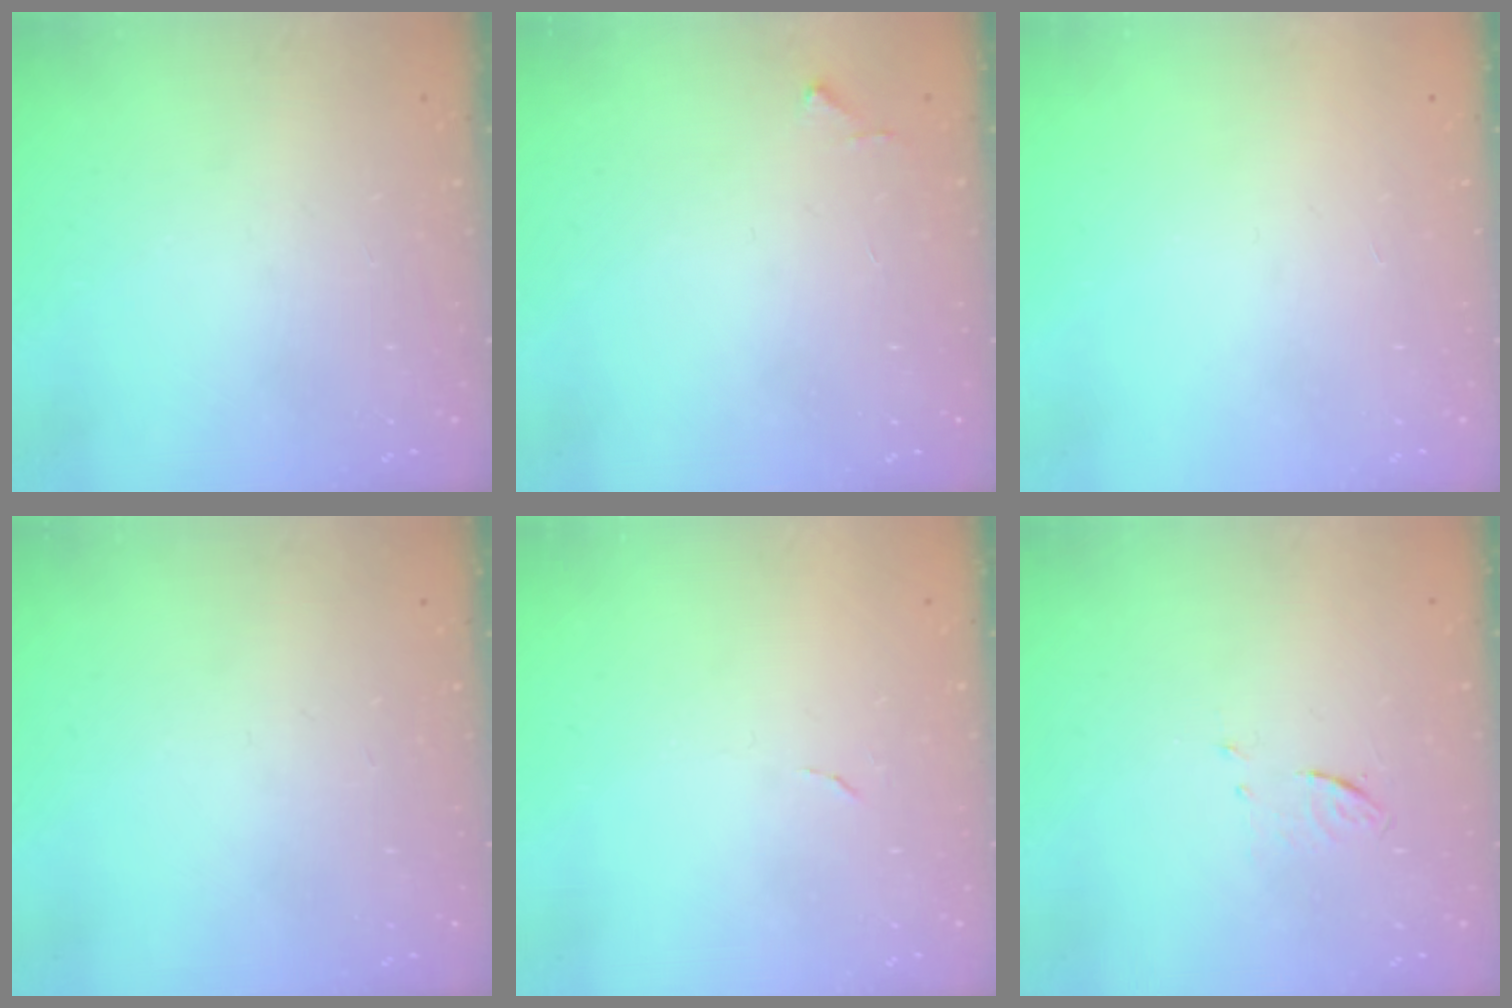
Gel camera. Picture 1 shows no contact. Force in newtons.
{"total": 3.4, "press": 3.4, "slide": 0.4}
{"total": 1.5, "press": 1.5, "slide": 0.1}
{"total": 0.0}
{"total": 3.8, "press": 3.8, "slide": 0.2}
{"total": 3.9, "press": 3.6, "slide": 1.4}